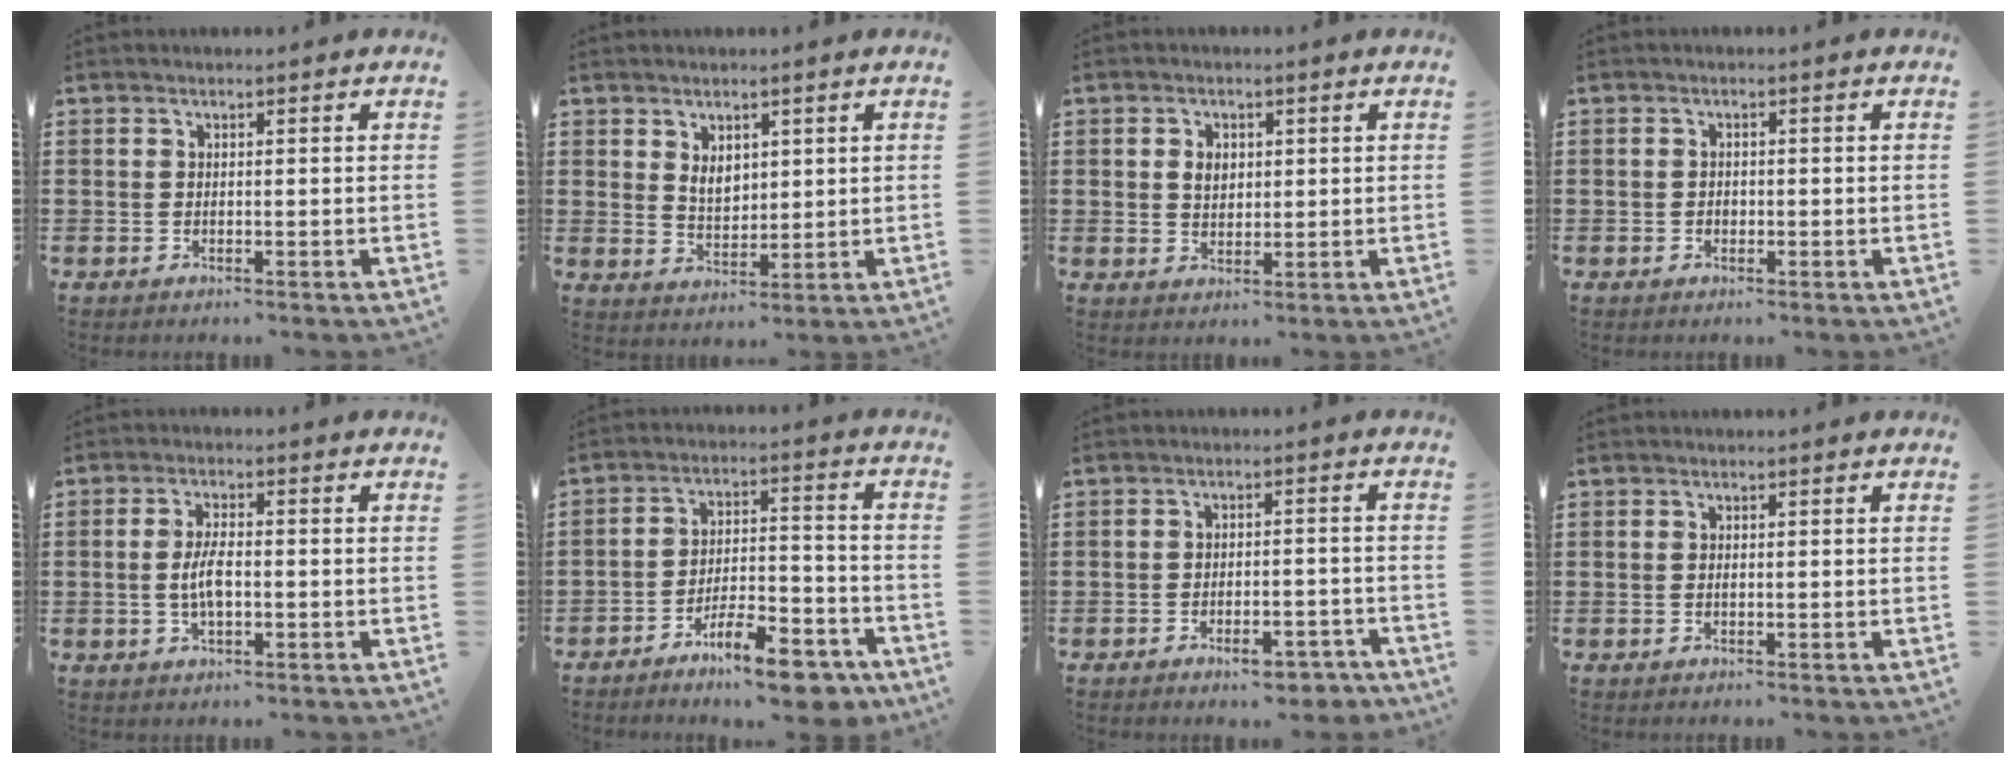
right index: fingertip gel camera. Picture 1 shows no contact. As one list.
[{"total": 3.5, "force": [1.8, 2.3, 2.0], "torque": [-0.038, 0.005, 0.030]}, {"total": 2.8, "force": [0.6, 2.1, 1.8], "torque": [-0.040, 0.010, 0.009]}, {"total": 0.8, "force": [-0.3, 0.7, 0.3], "torque": [-0.008, 0.002, -0.006]}, {"total": 4.6, "force": [-0.6, 1.6, 4.3], "torque": [-0.093, -0.004, -0.016]}, {"total": 10.5, "force": [-8.0, 2.2, 6.3], "torque": [-0.104, 0.026, -0.147]}, {"total": 4.9, "force": [-3.9, 1.2, 2.7], "torque": [-0.039, 0.004, -0.069]}, {"total": 0.0}]